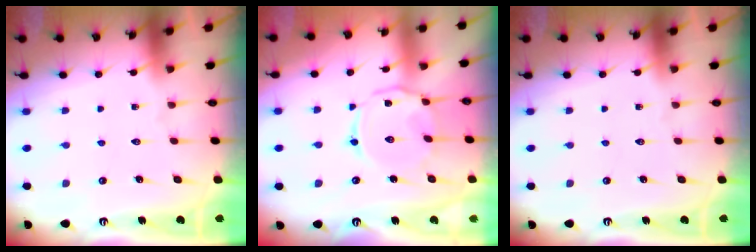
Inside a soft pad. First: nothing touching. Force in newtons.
{"total": 6.6, "press": 6.6, "slide": 0.5}
{"total": 0.0}